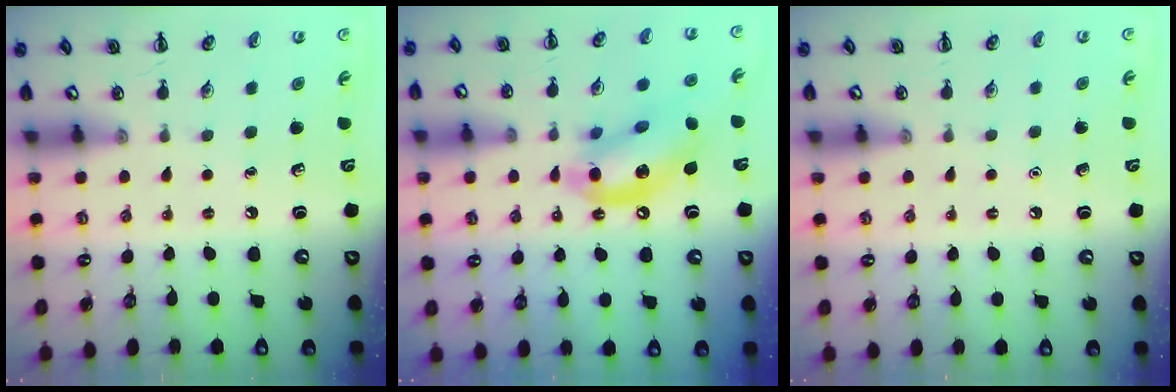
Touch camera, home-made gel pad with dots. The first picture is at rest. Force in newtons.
{"total": 12.8, "press": 12.3, "slide": 3.4}
{"total": 1.6, "press": 1.6, "slide": 0.1}